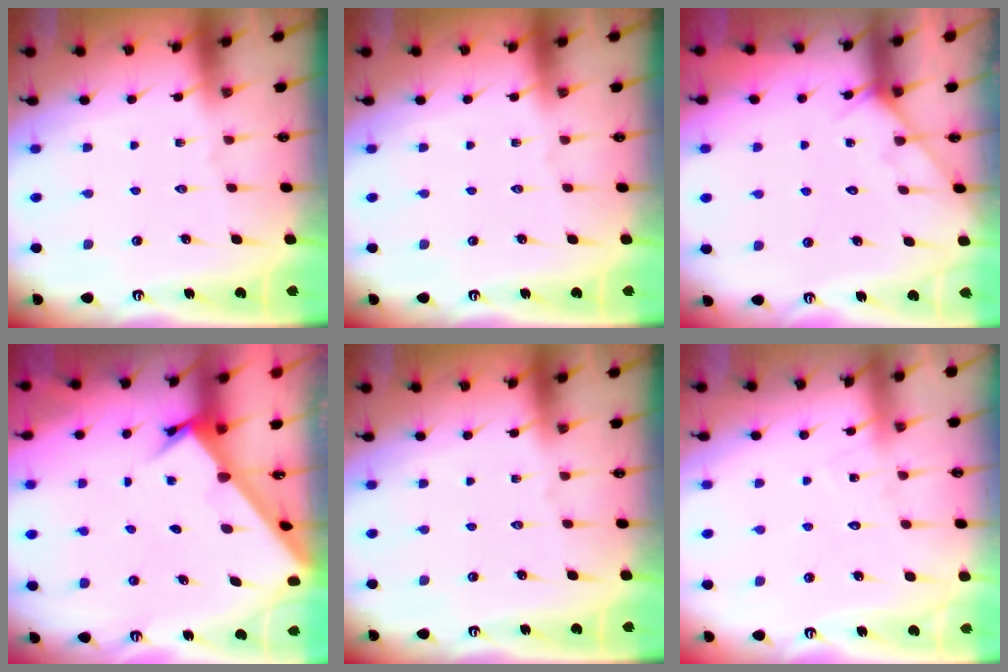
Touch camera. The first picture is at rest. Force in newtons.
{"total": 0.0}
{"total": 5.6, "press": 5.6, "slide": 0.3}
{"total": 2.2, "press": 2.2, "slide": 0.2}
{"total": 0.0}
{"total": 7.8, "press": 7.8, "slide": 0.6}